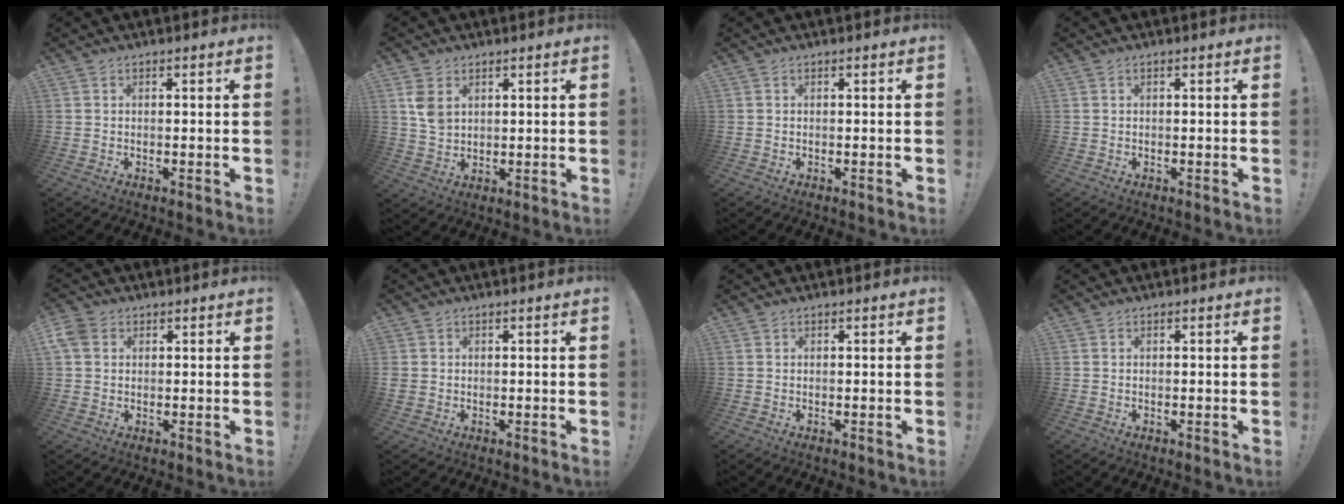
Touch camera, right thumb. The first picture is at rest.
{"total": 6.5, "force": [2.6, 4.6, 3.9], "torque": [-0.067, -0.006, 0.049]}
{"total": 0.0}
{"total": 0.0}
{"total": 5.8, "force": [2.3, 4.4, 3.1], "torque": [-0.063, 0.002, 0.046]}
{"total": 1.7, "force": [0.2, 1.7, 0.5], "torque": [-0.009, 0.001, 0.006]}
{"total": 0.0}
{"total": 0.0}